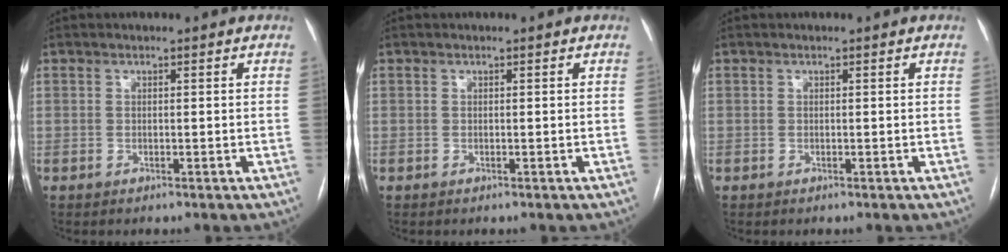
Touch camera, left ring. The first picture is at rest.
{"total": 0.0}
{"total": 0.0}